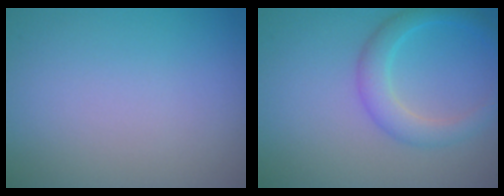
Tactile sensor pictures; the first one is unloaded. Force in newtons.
{"total": 3.2, "press": 3.2, "slide": 0.2}